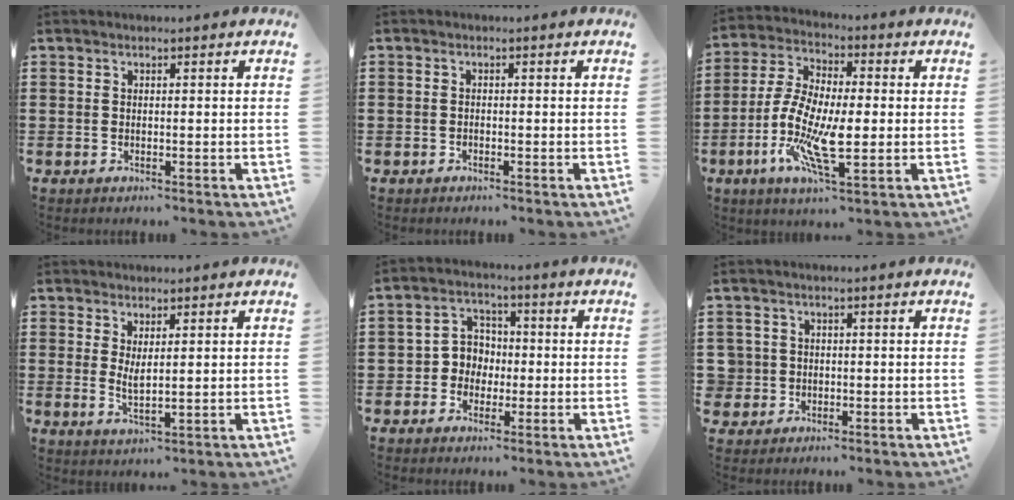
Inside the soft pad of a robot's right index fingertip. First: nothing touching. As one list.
[{"total": 0.7, "force": [-0.5, 0.4, 0.1], "torque": [-0.002, 0.000, -0.012]}, {"total": 11.4, "force": [-3.0, 4.4, 10.1], "torque": [-0.223, -0.007, -0.059]}, {"total": 2.6, "force": [1.2, 0.6, 2.2], "torque": [-0.046, 0.001, 0.021]}, {"total": 4.3, "force": [-1.0, 4.0, 1.2], "torque": [-0.039, 0.013, -0.023]}, {"total": 2.4, "force": [-0.3, 2.3, 0.2], "torque": [-0.017, 0.006, -0.009]}]